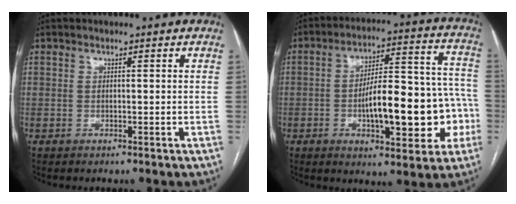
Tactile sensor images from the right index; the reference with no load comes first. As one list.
[{"total": 17.9, "force": [-4.5, 5.7, 16.3], "torque": [-0.221, 0.041, -0.057]}]